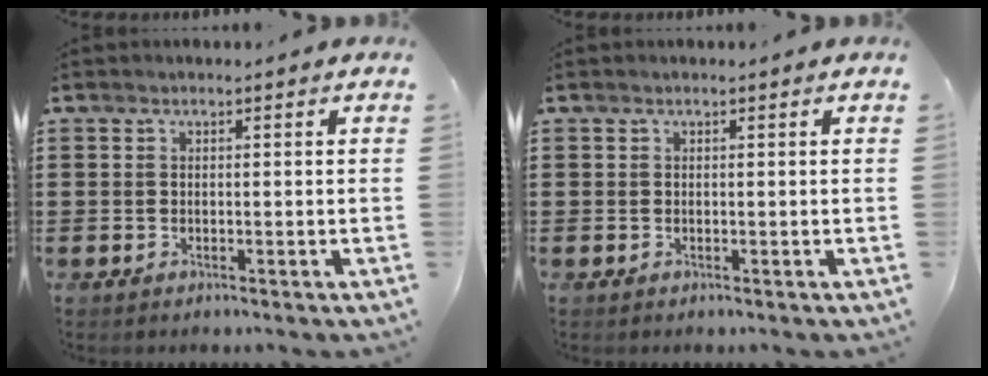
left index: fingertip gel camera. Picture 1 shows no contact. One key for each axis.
{"total": 0.0}